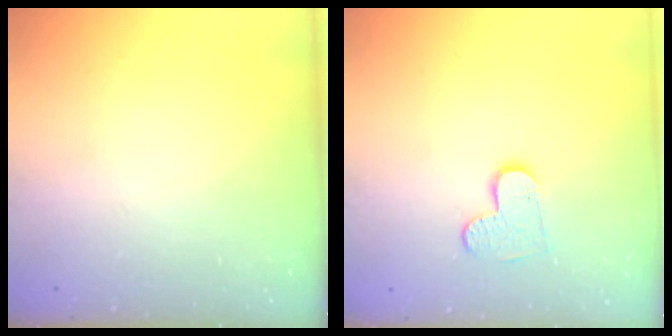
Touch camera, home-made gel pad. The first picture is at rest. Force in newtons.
{"total": 6.9, "press": 6.9, "slide": 0.5}